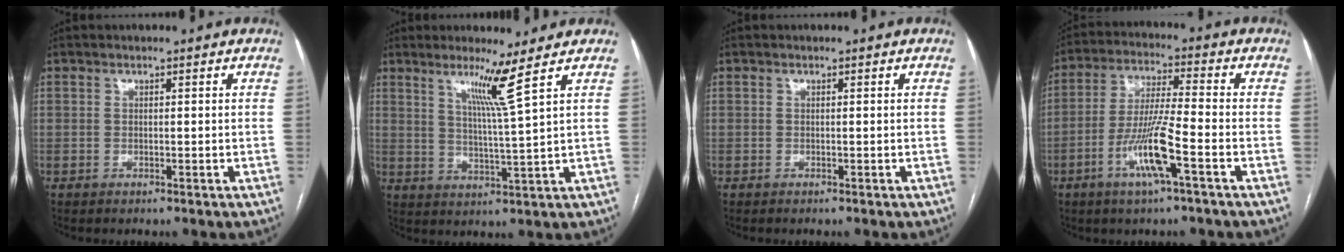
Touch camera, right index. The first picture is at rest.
{"total": 6.2, "force": [3.5, -2.4, 4.5], "torque": [-0.081, -0.020, 0.069]}
{"total": 0.0}
{"total": 9.9, "force": [-4.1, 0.1, 9.0], "torque": [-0.178, -0.004, -0.081]}